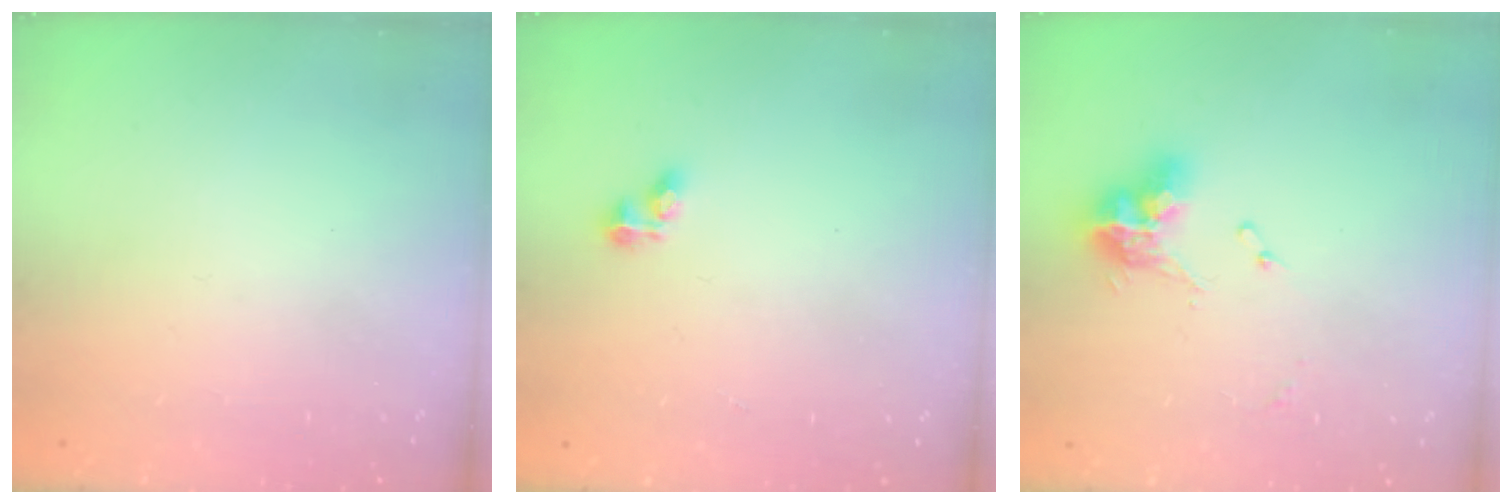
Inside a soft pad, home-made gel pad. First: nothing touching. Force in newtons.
{"total": 2.7, "press": 2.7, "slide": 0.3}
{"total": 9.8, "press": 9.7, "slide": 1.0}